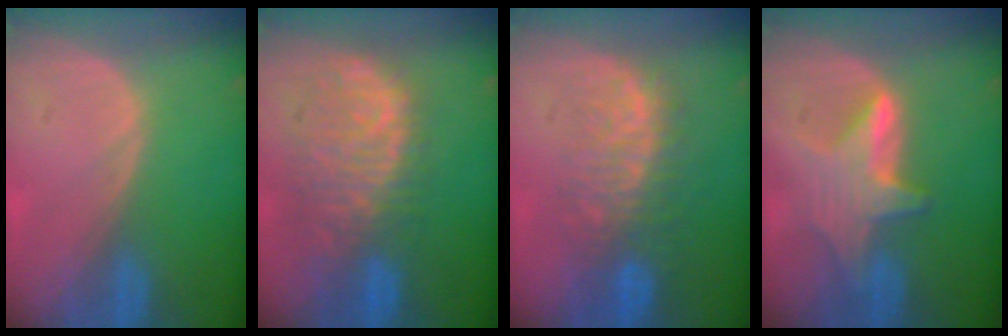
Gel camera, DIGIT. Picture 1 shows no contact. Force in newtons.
{"total": 10.9, "press": 9.4, "slide": 5.5}
{"total": 8.7, "press": 8.1, "slide": 3.1}
{"total": 6.6, "press": 6.5, "slide": 1.1}